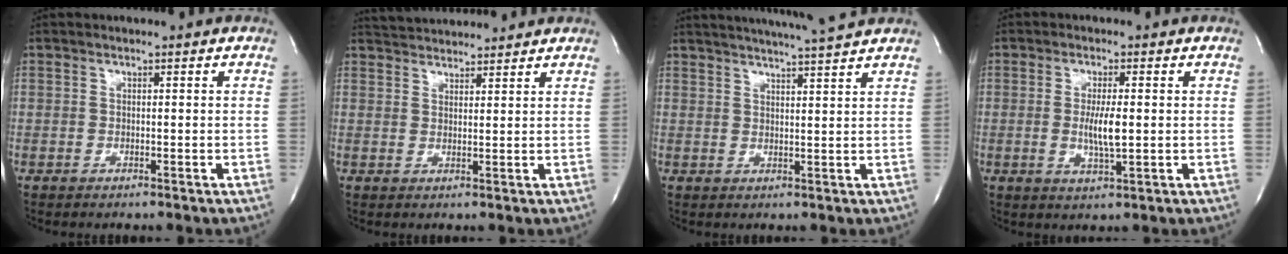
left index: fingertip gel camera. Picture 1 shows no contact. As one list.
[{"total": 7.3, "force": [7.1, 0.9, 1.4], "torque": [-0.030, 0.031, 0.109]}, {"total": 10.7, "force": [9.7, -0.9, 4.3], "torque": [-0.074, 0.008, 0.128]}, {"total": 4.7, "force": [-0.1, 0.7, 4.6], "torque": [-0.091, -0.007, -0.001]}]